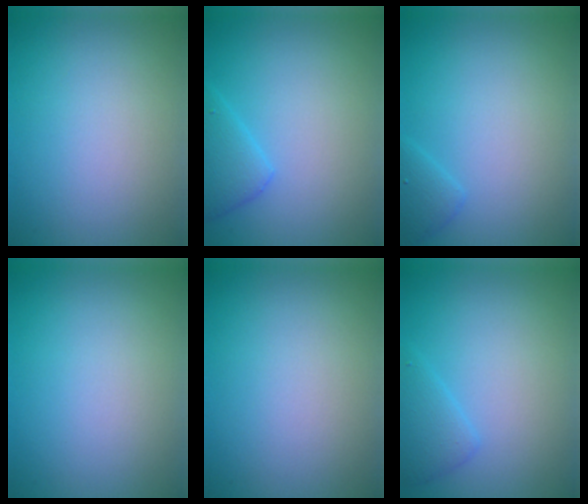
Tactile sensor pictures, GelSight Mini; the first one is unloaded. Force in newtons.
{"total": 2.4, "press": 2.4, "slide": 0.2}
{"total": 1.3, "press": 1.3, "slide": 0.2}
{"total": 0.0}
{"total": 0.0}
{"total": 1.9, "press": 1.9, "slide": 0.1}